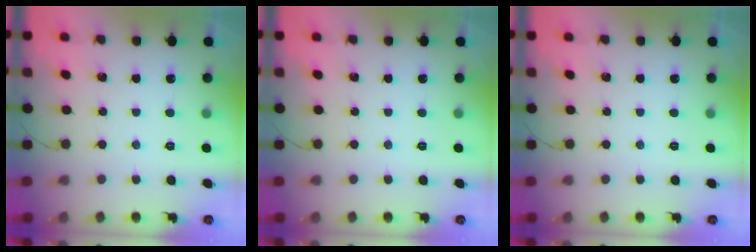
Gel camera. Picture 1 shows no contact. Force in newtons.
{"total": 0.0}
{"total": 0.0}